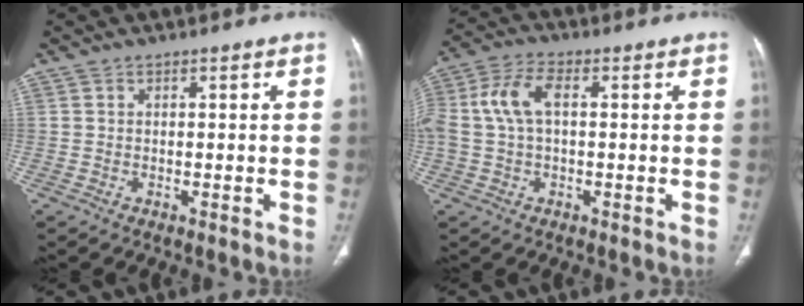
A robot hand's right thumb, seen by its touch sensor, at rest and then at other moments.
{"total": 8.7, "force": [1.0, 4.8, 7.1], "torque": [-0.166, 0.029, 0.016]}